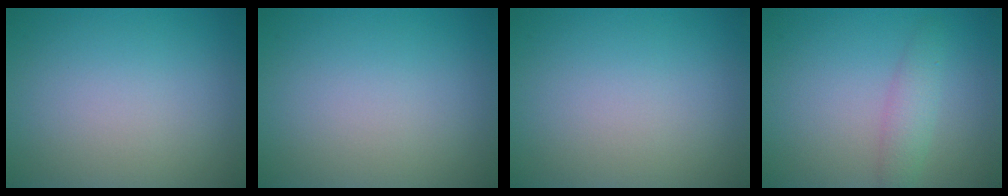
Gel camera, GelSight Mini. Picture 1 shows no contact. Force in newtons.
{"total": 0.0}
{"total": 0.0}
{"total": 2.2, "press": 2.2, "slide": 0.0}